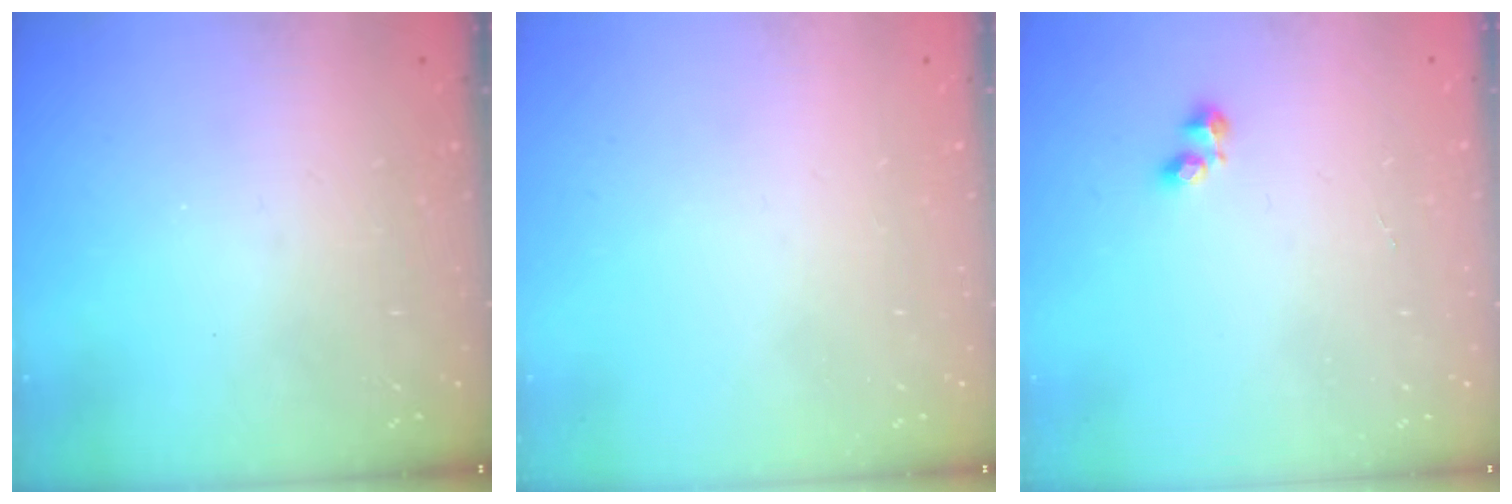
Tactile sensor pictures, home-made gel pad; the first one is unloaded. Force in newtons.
{"total": 0.0}
{"total": 2.2, "press": 2.1, "slide": 0.7}